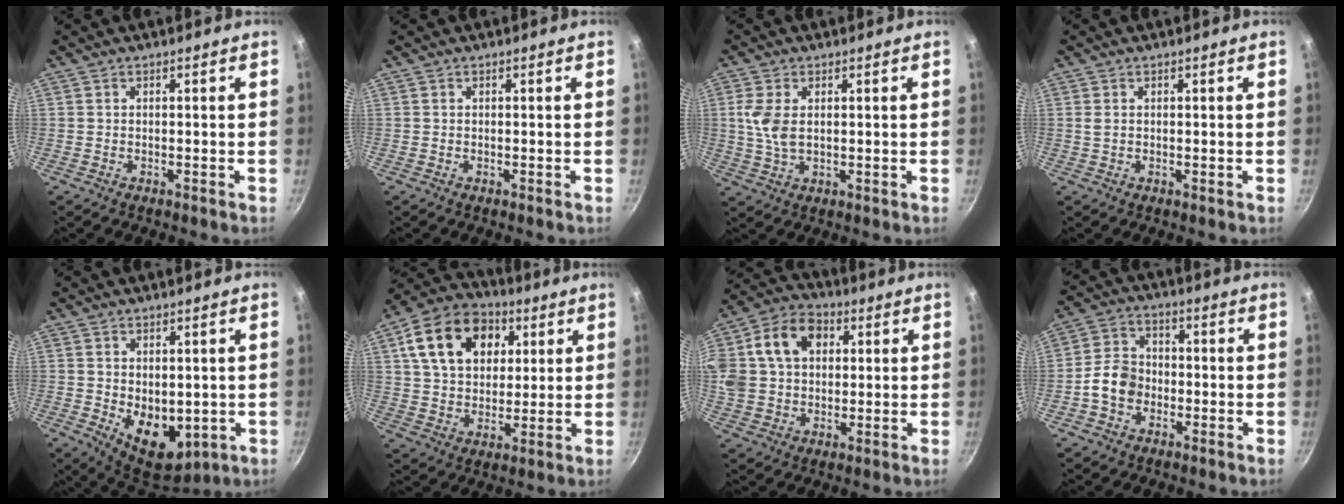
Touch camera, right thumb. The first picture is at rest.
{"total": 0.0}
{"total": 6.0, "force": [1.1, 3.4, 4.8], "torque": [-0.103, 0.000, 0.023]}
{"total": 1.0, "force": [0.3, 0.5, 0.7], "torque": [-0.014, 0.001, 0.006]}
{"total": 10.3, "force": [-0.9, 6.8, 7.6], "torque": [-0.086, -0.023, 0.006]}
{"total": 17.9, "force": [6.2, 12.9, 10.8], "torque": [-0.161, 0.005, 0.096]}
{"total": 19.4, "force": [5.1, 14.7, 11.6], "torque": [-0.235, 0.031, 0.081]}
{"total": 7.4, "force": [-2.1, 5.9, 4.0], "torque": [-0.047, 0.026, -0.050]}